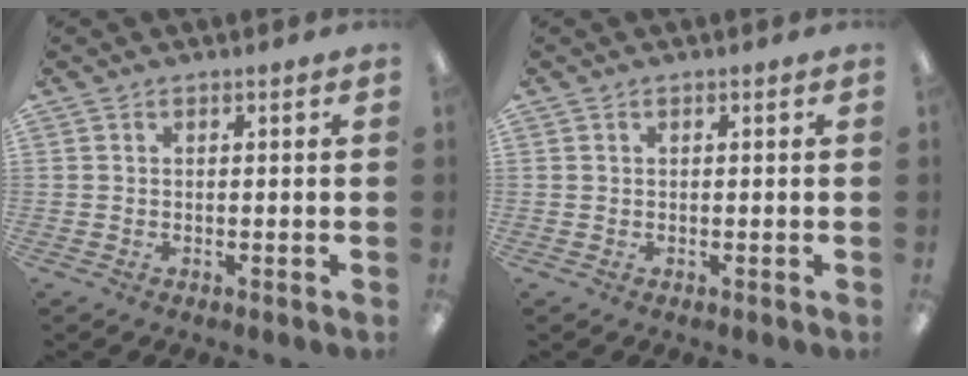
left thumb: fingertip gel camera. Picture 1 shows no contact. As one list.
[{"total": 0.0}]